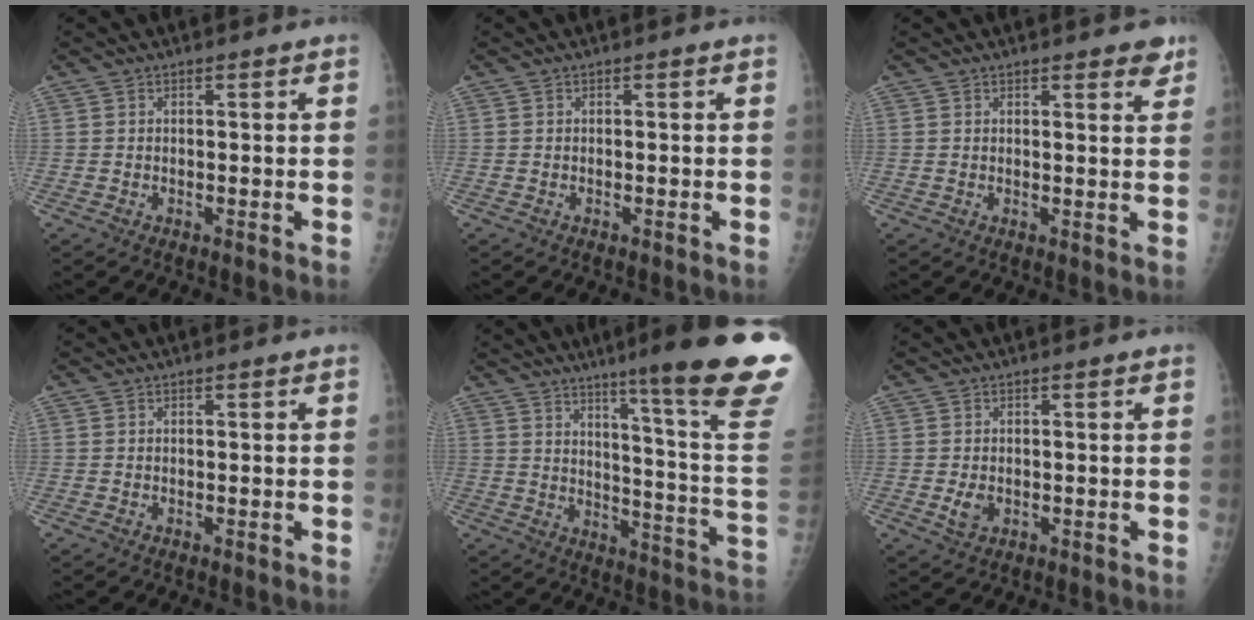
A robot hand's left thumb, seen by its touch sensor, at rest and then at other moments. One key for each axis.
{"total": 0.0}
{"total": 3.9, "fx": 2.9, "fy": 1.2, "fz": 2.3, "tx": -0.008, "ty": -0.012, "tz": 0.034}
{"total": 0.0}
{"total": 25.1, "fx": 17.2, "fy": 0.0, "fz": 18.3, "tx": -0.220, "ty": -0.114, "tz": 0.233}
{"total": 2.4, "fx": -0.2, "fy": 1.6, "fz": 1.8, "tx": -0.029, "ty": -0.004, "tz": 0.002}